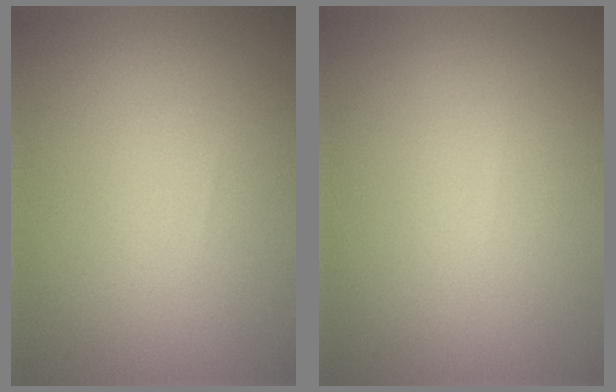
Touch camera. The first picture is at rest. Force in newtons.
{"total": 0.0}